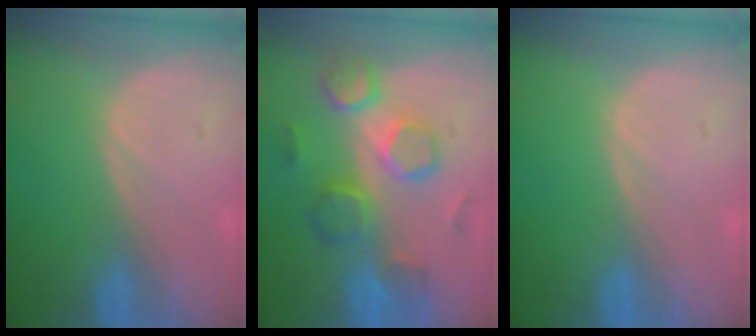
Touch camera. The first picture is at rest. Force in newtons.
{"total": 8.4, "press": 8.3, "slide": 1.3}
{"total": 0.0}